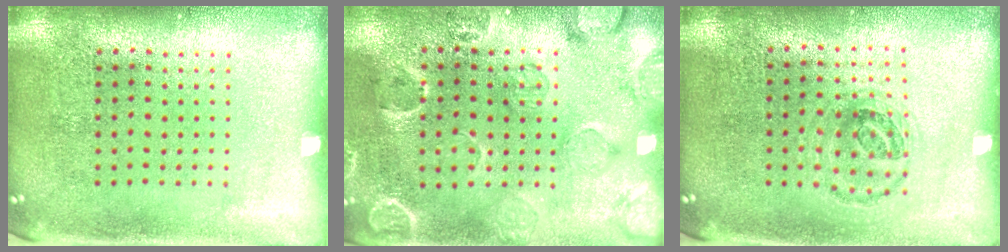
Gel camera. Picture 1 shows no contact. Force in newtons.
{"total": 2.7, "press": 1.8, "slide": 2.0}
{"total": 1.0, "press": 0.9, "slide": 0.5}